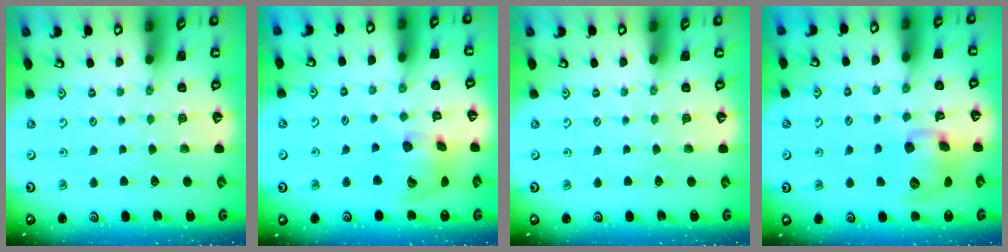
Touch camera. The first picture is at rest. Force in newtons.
{"total": 14.6, "press": 14.4, "slide": 2.3}
{"total": 0.0}
{"total": 11.7, "press": 11.6, "slide": 2.1}